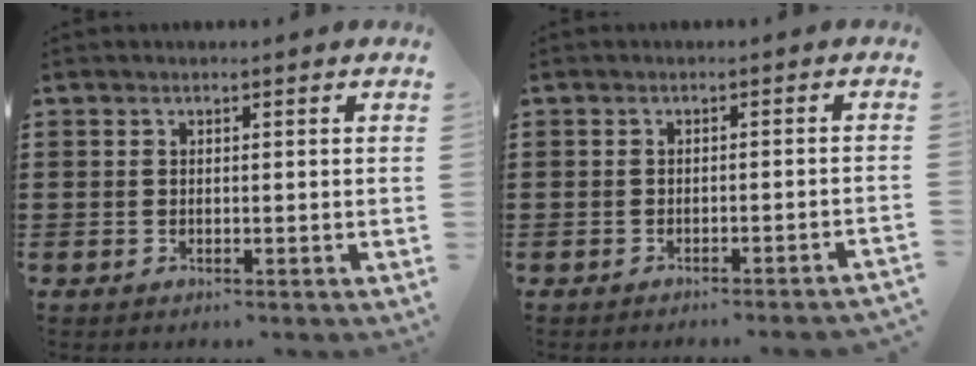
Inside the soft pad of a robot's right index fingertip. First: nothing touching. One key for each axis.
{"total": 1.5, "fx": -1.3, "fy": -0.4, "fz": 0.6, "tx": -0.011, "ty": -0.001, "tz": -0.025}